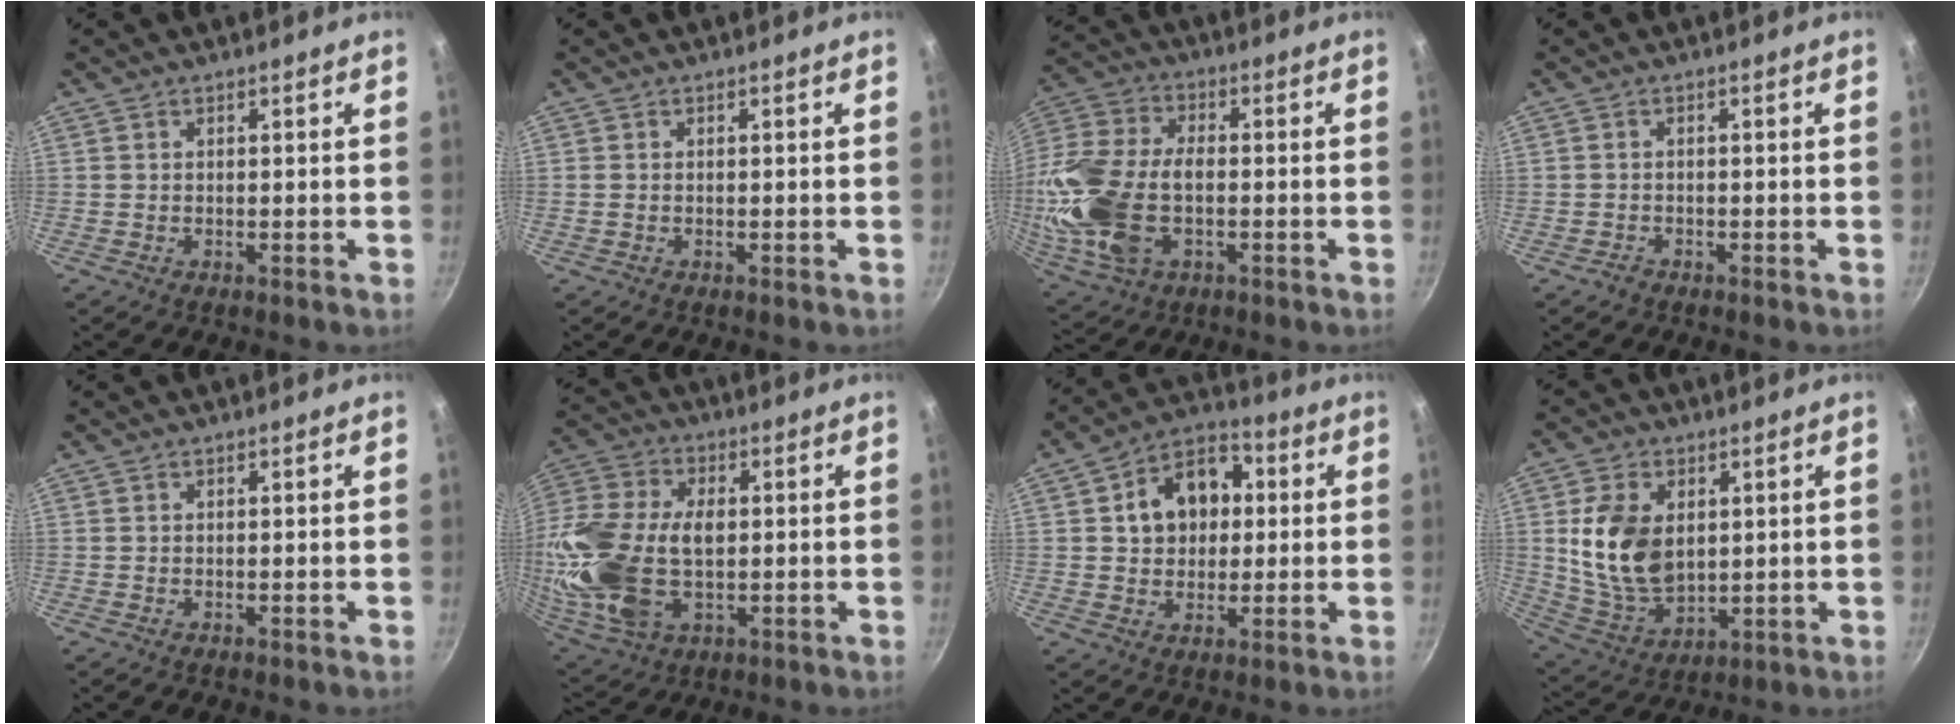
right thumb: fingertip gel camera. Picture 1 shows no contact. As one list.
[{"total": 0.5, "force": [0.0, 0.4, 0.3], "torque": [-0.008, 0.002, 0.001]}, {"total": 19.8, "force": [-2.7, 12.1, 15.4], "torque": [-0.330, 0.021, -0.050]}, {"total": 1.2, "force": [-1.0, 0.7, 0.3], "torque": [-0.009, 0.012, -0.018]}, {"total": 0.0}, {"total": 24.4, "force": [-0.2, 15.6, 18.8], "torque": [-0.408, 0.008, 0.001]}, {"total": 13.0, "force": [2.2, 9.9, 8.1], "torque": [-0.087, 0.020, 0.023]}, {"total": 14.5, "force": [2.4, 9.7, 10.5], "torque": [-0.183, -0.023, 0.058]}]